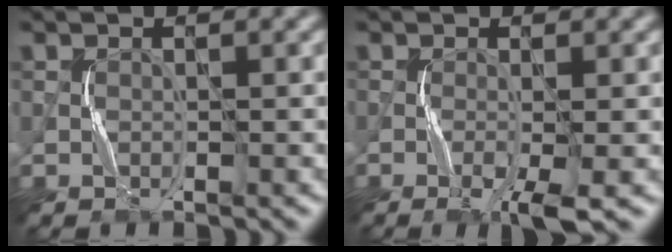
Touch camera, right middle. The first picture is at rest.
{"total": 2.8, "force": [-1.3, 0.1, 2.5], "torque": [-0.049, -0.003, -0.026]}